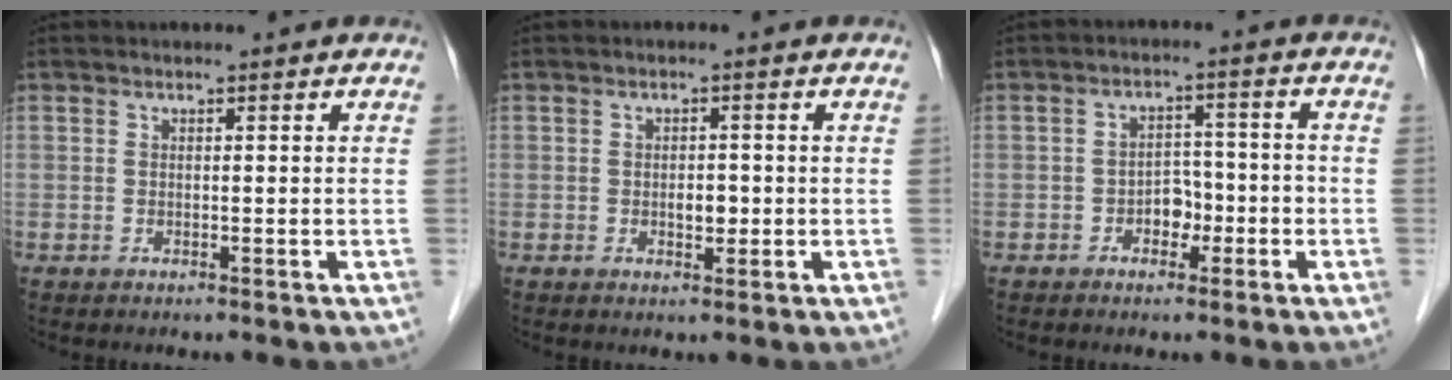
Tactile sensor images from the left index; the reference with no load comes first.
{"total": 2.1, "force": [-0.4, 1.2, 1.6], "torque": [-0.025, 0.001, -0.003]}
{"total": 3.9, "force": [-1.8, 2.5, 2.3], "torque": [-0.034, 0.014, -0.032]}